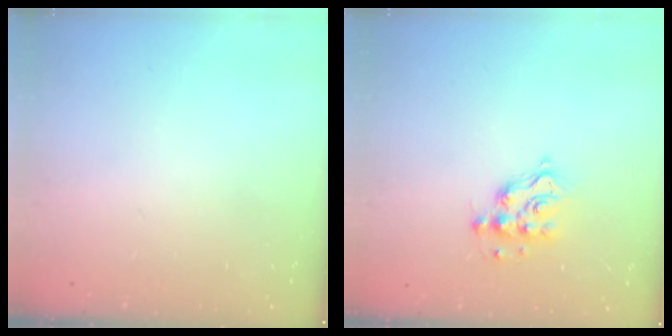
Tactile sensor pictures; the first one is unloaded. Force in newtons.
{"total": 8.6, "press": 8.6, "slide": 0.5}